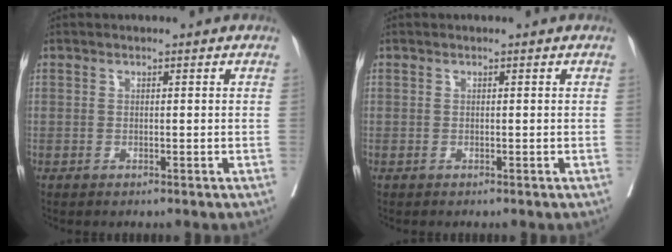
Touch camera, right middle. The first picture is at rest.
{"total": 0.0}